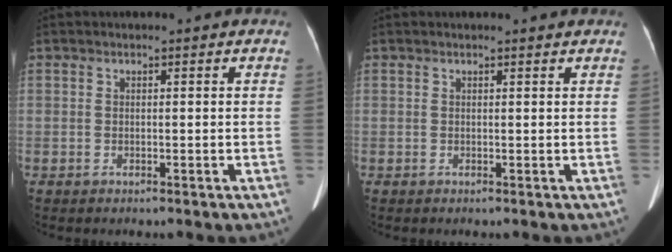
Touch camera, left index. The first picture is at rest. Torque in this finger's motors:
{"motor_torque": [0.04, -0.21, -0.02, -0.01]}